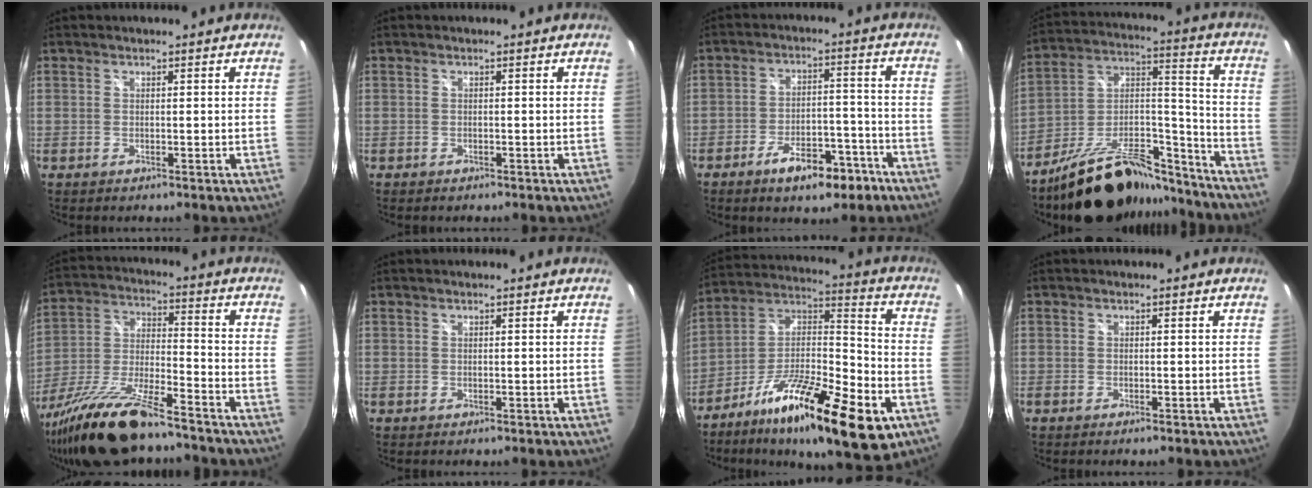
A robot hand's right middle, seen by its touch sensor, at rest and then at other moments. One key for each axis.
{"total": 0.9, "fx": -0.7, "fy": 0.5, "fz": 0.2, "tx": -0.008, "ty": -0.002, "tz": -0.013}
{"total": 10.2, "fx": -6.7, "fy": 4.0, "fz": 6.6, "tx": -0.118, "ty": 0.010, "tz": -0.093}
{"total": 21.6, "fx": -17.6, "fy": 7.1, "fz": 10.5, "tx": -0.173, "ty": 0.033, "tz": -0.267}
{"total": 18.2, "fx": -13.9, "fy": 3.3, "fz": 11.2, "tx": -0.236, "ty": -0.033, "tz": -0.253}
{"total": 0.0}
{"total": 24.2, "fx": -12.6, "fy": 6.5, "fz": 19.5, "tx": -0.323, "ty": -0.009, "tz": -0.216}
{"total": 0.7, "fx": -0.6, "fy": 0.1, "fz": 0.3, "tx": -0.005, "ty": -0.002, "tz": -0.013}